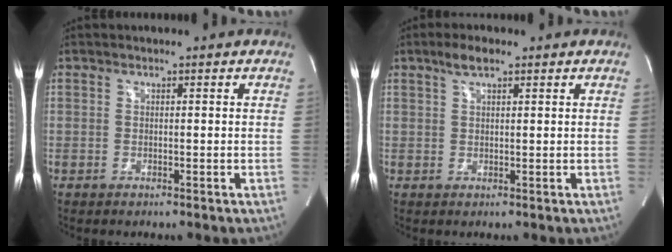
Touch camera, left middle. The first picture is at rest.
{"total": 2.9, "force": [1.9, 0.8, 2.0], "torque": [-0.046, 0.010, 0.038]}